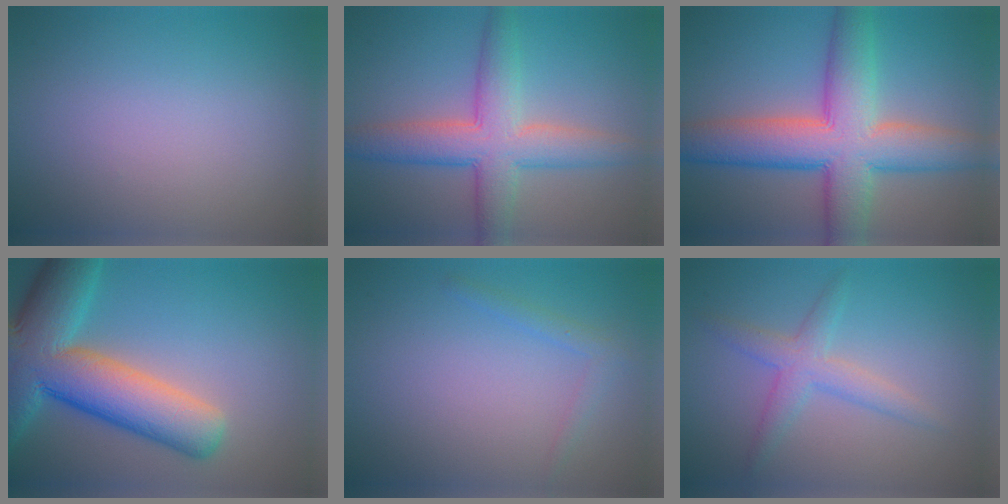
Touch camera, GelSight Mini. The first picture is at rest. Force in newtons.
{"total": 6.5, "press": 6.5, "slide": 0.3}
{"total": 10.0, "press": 10.0, "slide": 0.4}
{"total": 12.0, "press": 12.0, "slide": 0.8}
{"total": 1.3, "press": 1.3, "slide": 0.1}
{"total": 3.0, "press": 3.0, "slide": 0.2}